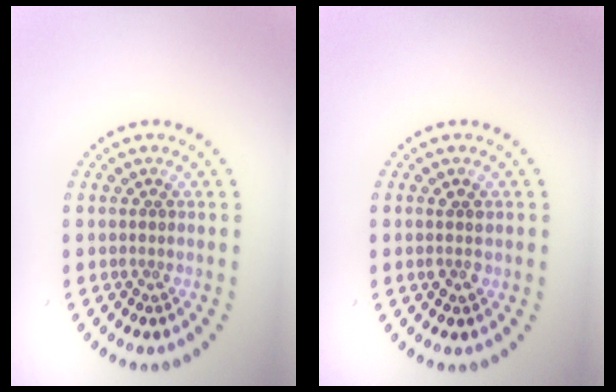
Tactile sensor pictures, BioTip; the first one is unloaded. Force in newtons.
{"total": 1.4, "press": 1.4, "slide": 0.3}